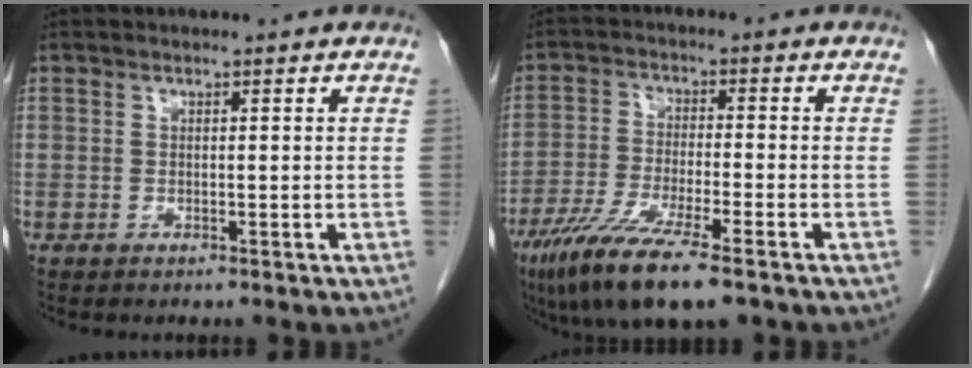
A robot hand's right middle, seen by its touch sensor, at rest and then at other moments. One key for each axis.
{"total": 11.8, "fx": -7.8, "fy": 1.5, "fz": 8.8, "tx": -0.162, "ty": -0.031, "tz": -0.131}